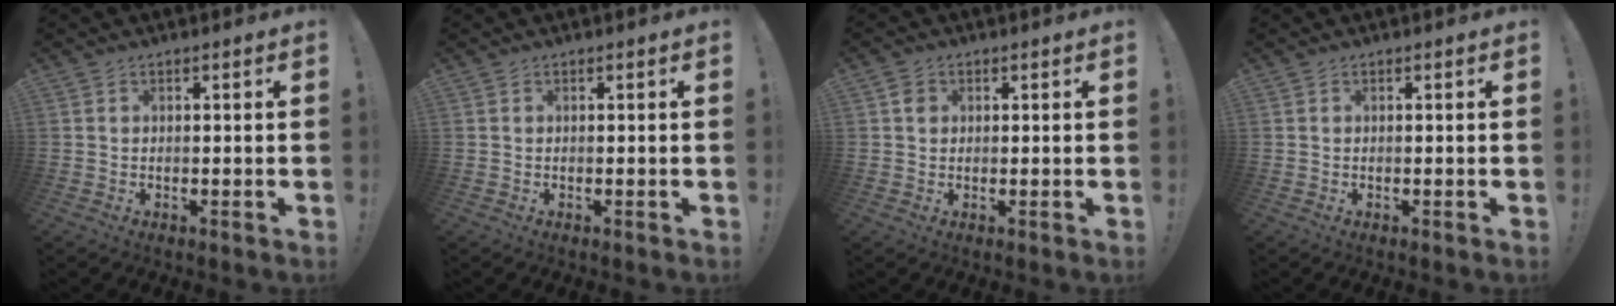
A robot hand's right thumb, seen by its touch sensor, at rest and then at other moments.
{"total": 0.0}
{"total": 2.4, "force": [0.6, 2.1, 1.0], "torque": [-0.008, 0.001, 0.009]}
{"total": 0.0}